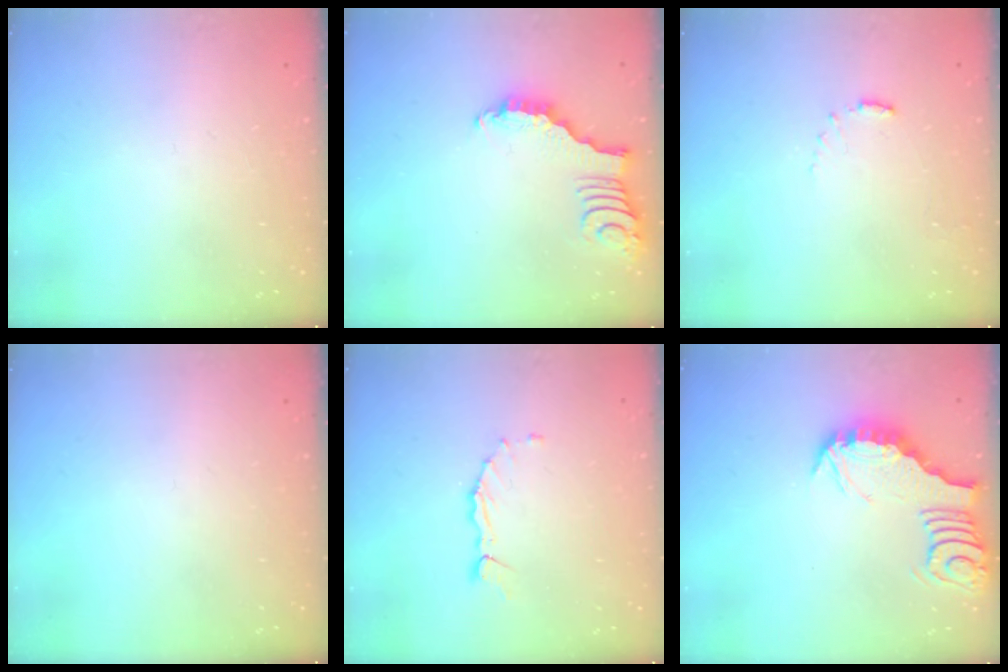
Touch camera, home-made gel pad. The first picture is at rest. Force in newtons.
{"total": 3.3, "press": 3.3, "slide": 0.5}
{"total": 3.6, "press": 3.6, "slide": 0.4}
{"total": 0.0}
{"total": 1.0, "press": 1.0, "slide": 0.2}
{"total": 3.3, "press": 3.3, "slide": 0.4}